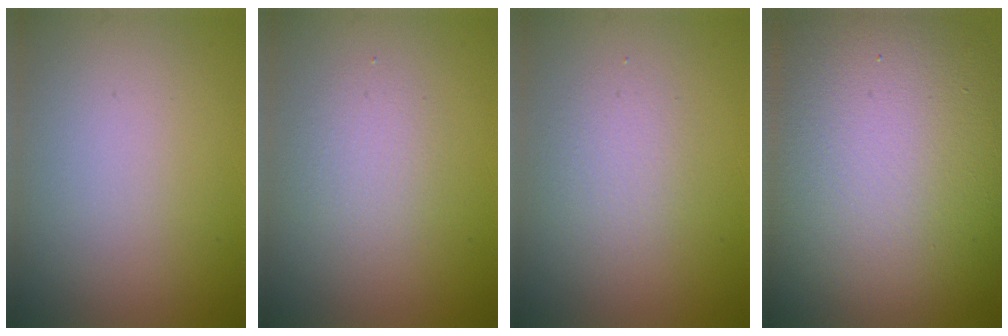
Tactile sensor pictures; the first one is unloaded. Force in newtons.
{"total": 2.0, "press": 2.0, "slide": 0.1}
{"total": 1.8, "press": 1.8, "slide": 0.0}
{"total": 18.3, "press": 18.3, "slide": 1.0}